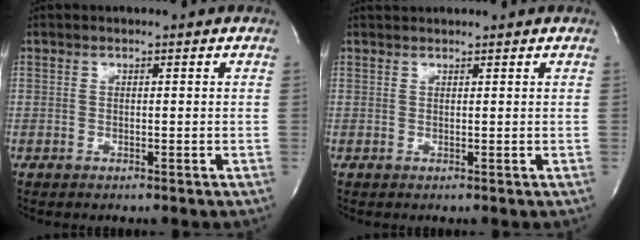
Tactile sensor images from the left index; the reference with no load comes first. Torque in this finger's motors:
{"motor_torque": [-0.19, -0.16, 0.00, 0.04]}